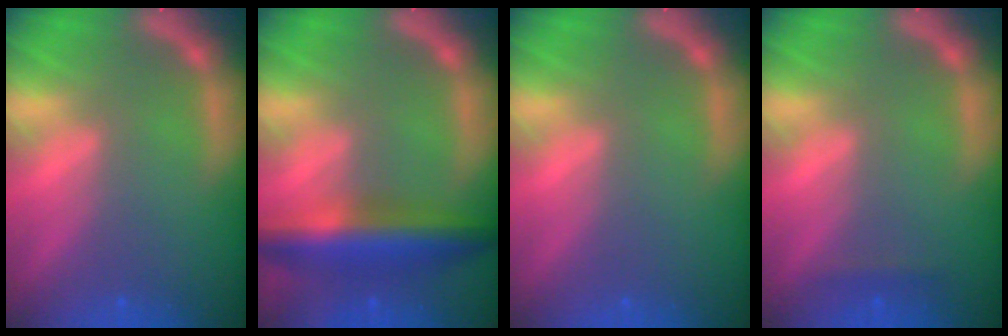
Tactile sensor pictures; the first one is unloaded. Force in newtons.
{"total": 7.0}
{"total": 0.0}
{"total": 0.9}